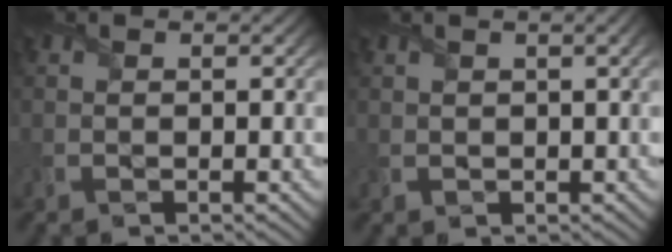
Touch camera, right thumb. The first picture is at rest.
{"total": 1.8, "force": [0.7, 0.4, 1.6], "torque": [-0.030, 0.004, 0.016]}